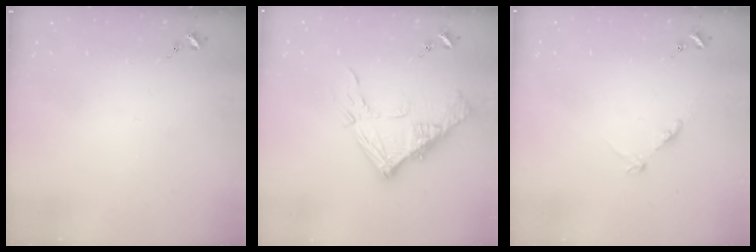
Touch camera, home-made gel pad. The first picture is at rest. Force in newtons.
{"total": 14.5, "press": 14.4, "slide": 1.6}
{"total": 5.3, "press": 5.2, "slide": 0.7}